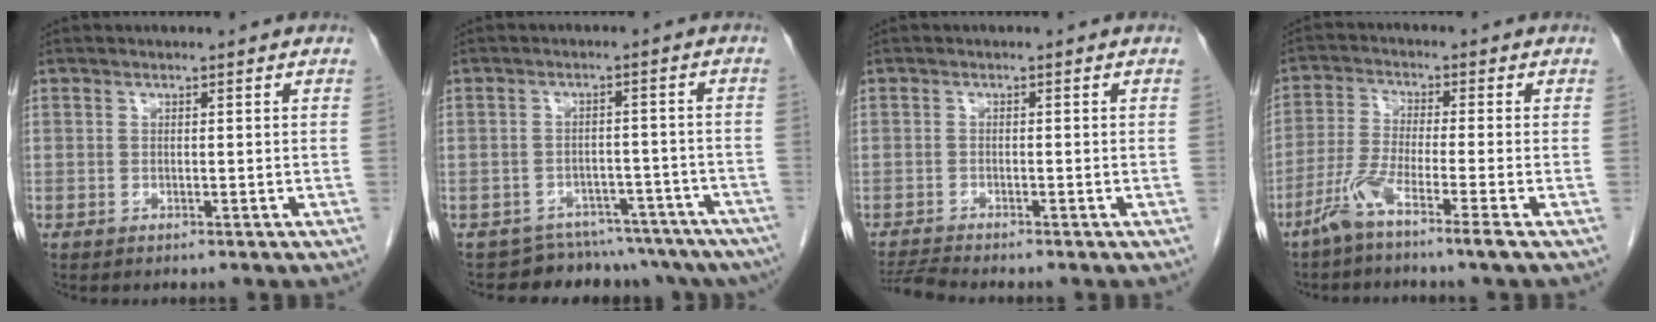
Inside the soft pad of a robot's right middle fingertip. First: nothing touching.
{"total": 12.2, "force": [-11.1, 4.9, 1.8], "torque": [-0.008, 0.029, -0.126]}
{"total": 2.9, "force": [-2.7, -0.9, 0.5], "torque": [-0.018, -0.019, -0.053]}
{"total": 6.2, "force": [-4.0, -1.0, 4.6], "torque": [-0.096, -0.012, -0.087]}